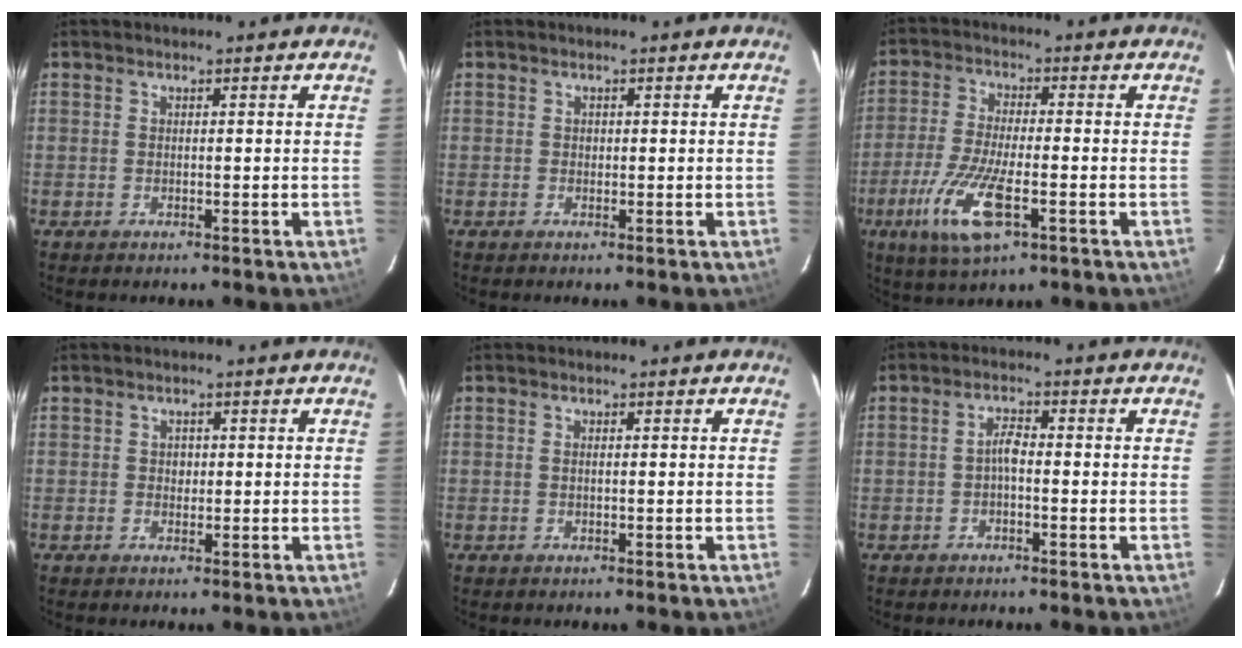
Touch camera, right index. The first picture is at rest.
{"total": 0.5, "force": [0.0, 0.5, 0.1], "torque": [0.001, 0.002, 0.001]}
{"total": 11.7, "force": [-4.8, 3.4, 10.2], "torque": [-0.221, -0.019, -0.091]}
{"total": 1.2, "force": [0.1, 1.2, 0.3], "torque": [-0.002, 0.003, 0.001]}
{"total": 0.6, "force": [0.0, -0.1, 0.6], "torque": [-0.011, 0.002, -0.001]}
{"total": 3.3, "force": [-1.3, 0.9, 2.9], "torque": [-0.061, 0.012, -0.026]}